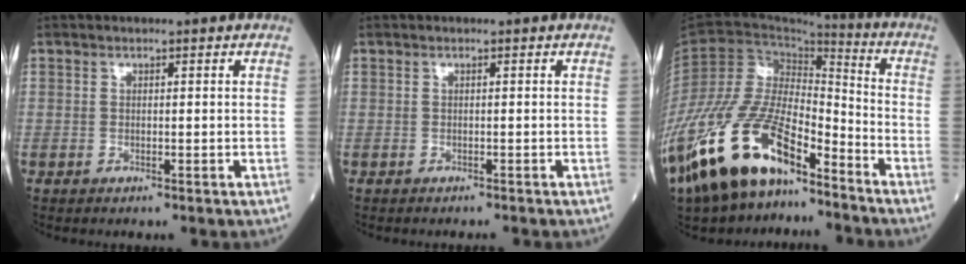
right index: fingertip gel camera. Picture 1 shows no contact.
{"total": 1.0, "force": [-0.9, -0.1, 0.4], "torque": [-0.007, 0.000, -0.013]}
{"total": 20.4, "force": [-14.2, 7.4, 12.6], "torque": [-0.276, -0.002, -0.264]}